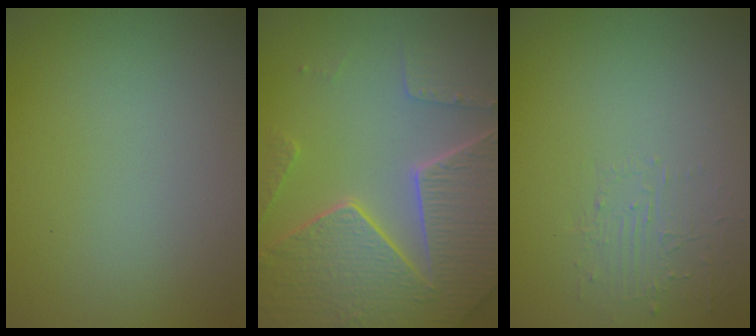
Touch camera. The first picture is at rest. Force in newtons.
{"total": 8.4, "press": 6.2, "slide": 5.8}
{"total": 1.5, "press": 0.1, "slide": 1.5}